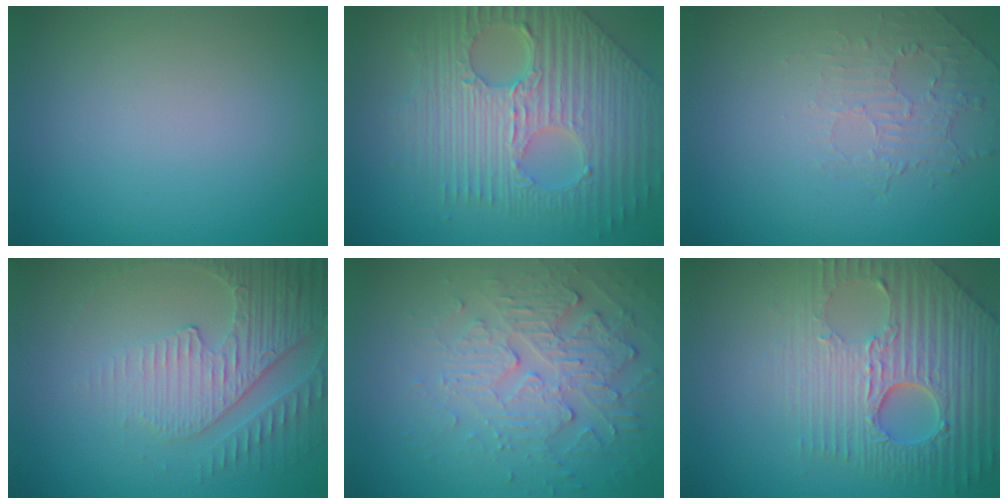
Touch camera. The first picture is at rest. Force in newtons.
{"total": 9.8, "press": 6.6, "slide": 7.2}
{"total": 2.0, "press": 0.8, "slide": 1.8}
{"total": 4.0, "press": 3.9, "slide": 1.0}
{"total": 4.2, "press": 3.5, "slide": 2.3}
{"total": 8.7, "press": 5.9, "slide": 6.4}